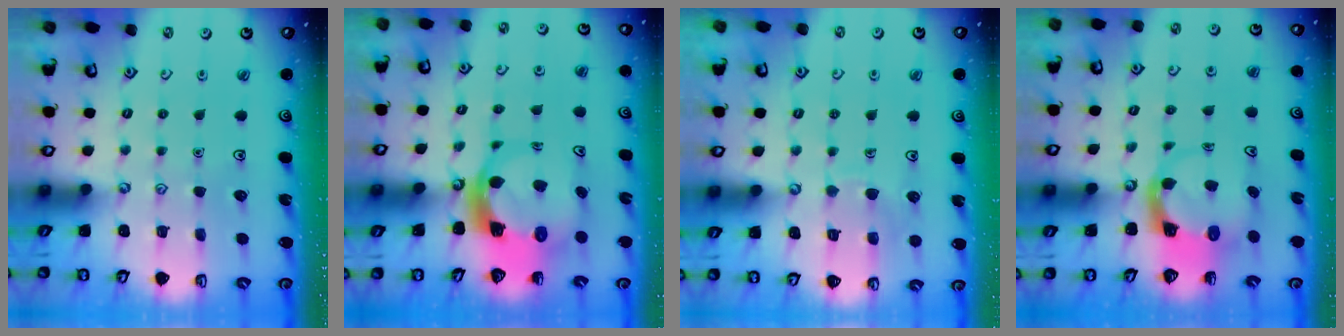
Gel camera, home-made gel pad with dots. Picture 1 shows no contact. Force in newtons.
{"total": 7.1, "press": 7.0, "slide": 1.1}
{"total": 6.7, "press": 6.6, "slide": 0.7}
{"total": 3.8, "press": 3.8, "slide": 0.6}